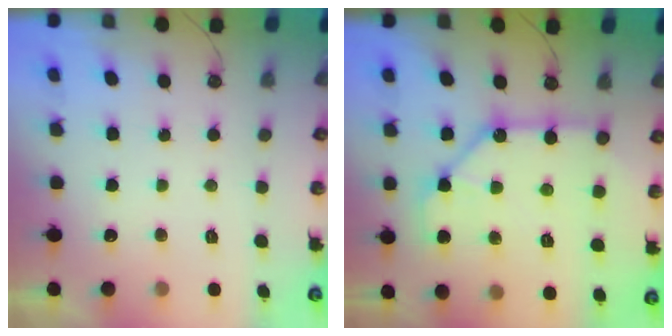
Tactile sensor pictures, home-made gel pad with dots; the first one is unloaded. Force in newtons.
{"total": 11.6, "press": 11.6, "slide": 0.8}